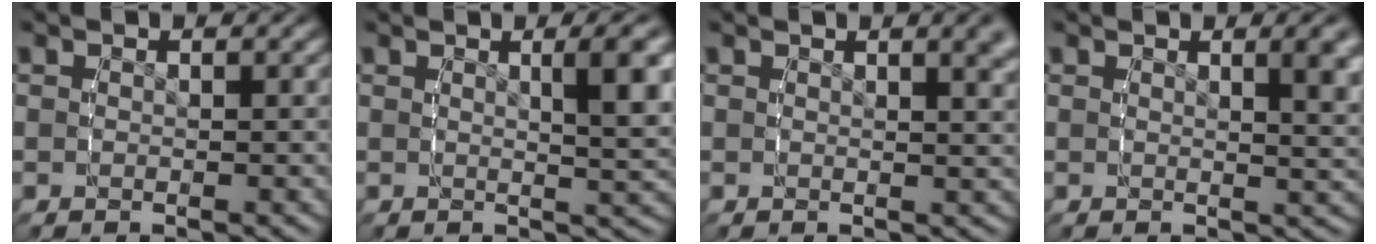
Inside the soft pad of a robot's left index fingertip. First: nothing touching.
{"total": 4.1, "force": [1.3, 0.3, 3.9], "torque": [-0.050, -0.003, 0.026]}
{"total": 2.1, "force": [1.3, -0.1, 1.7], "torque": [-0.019, -0.003, 0.022]}
{"total": 2.8, "force": [1.2, 0.0, 2.5], "torque": [-0.030, -0.006, 0.023]}